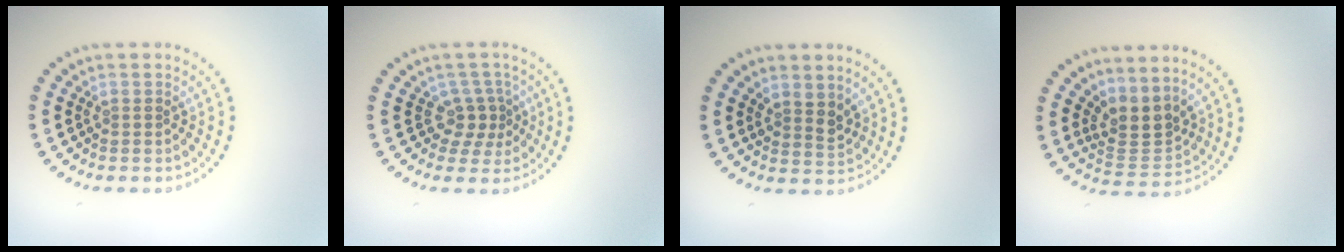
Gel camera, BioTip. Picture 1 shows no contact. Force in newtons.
{"total": 2.6, "press": 1.8, "slide": 1.8}
{"total": 1.7, "press": 1.5, "slide": 0.9}
{"total": 3.2, "press": 2.4, "slide": 2.1}